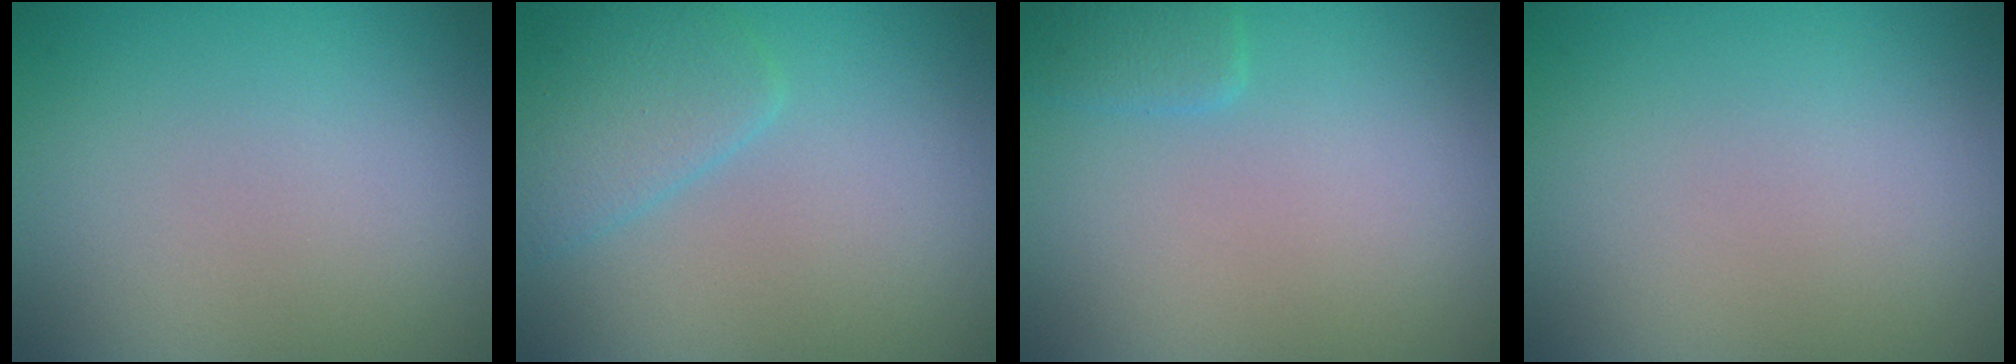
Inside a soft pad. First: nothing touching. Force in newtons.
{"total": 2.8, "press": 2.8, "slide": 0.2}
{"total": 1.4, "press": 1.4, "slide": 0.1}
{"total": 0.0}